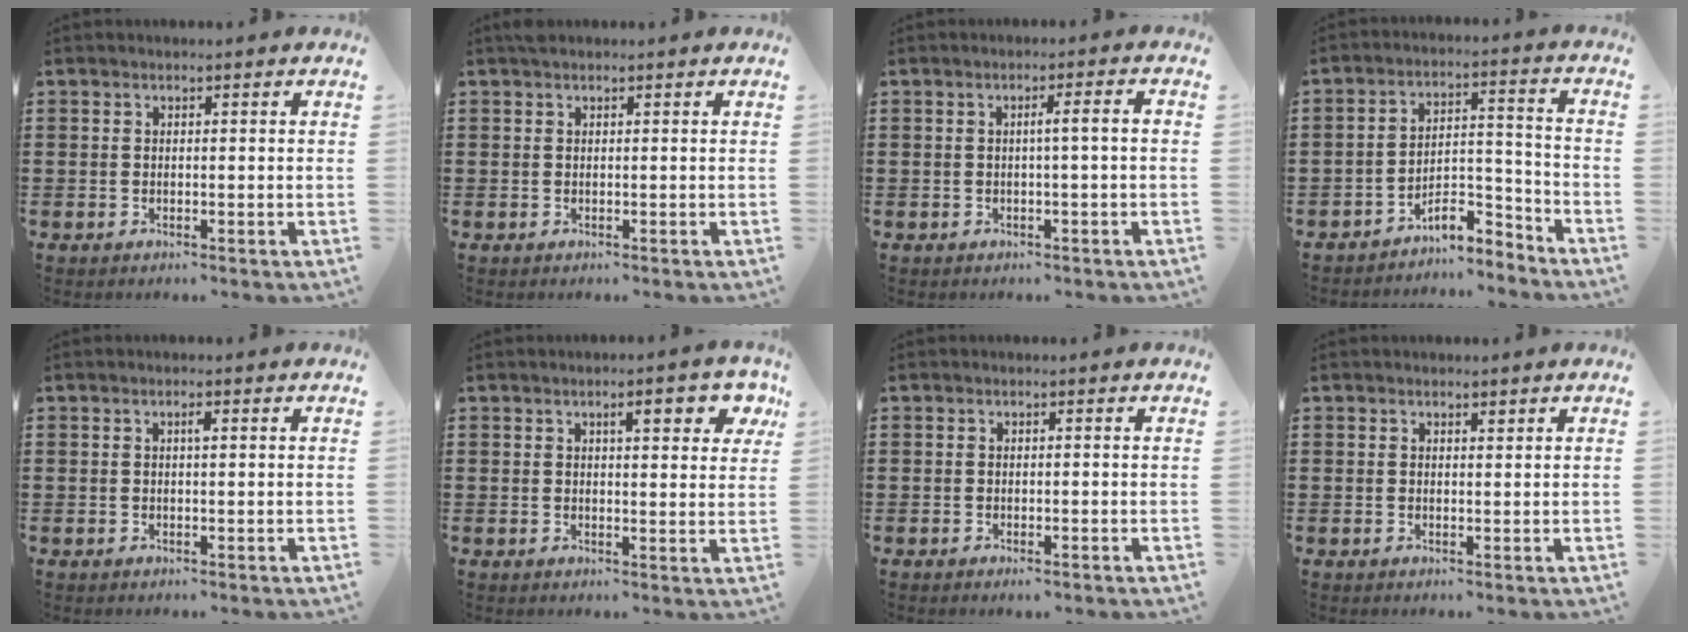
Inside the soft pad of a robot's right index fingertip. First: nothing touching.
{"total": 0.7, "force": [0.4, 0.4, 0.3], "torque": [-0.008, 0.002, 0.008]}
{"total": 2.2, "force": [-0.3, -0.2, 2.2], "torque": [-0.038, -0.003, -0.009]}
{"total": 7.1, "force": [-6.2, 1.9, 2.9], "torque": [-0.043, 0.019, -0.117]}
{"total": 0.9, "force": [0.2, 0.2, 0.9], "torque": [-0.018, 0.001, 0.003]}
{"total": 5.0, "force": [2.3, 1.4, 4.2], "torque": [-0.056, -0.003, 0.029]}
{"total": 0.6, "force": [-0.3, 0.1, 0.4], "torque": [-0.009, -0.004, -0.005]}
{"total": 0.7, "force": [0.5, 0.4, 0.3], "torque": [-0.005, 0.002, 0.010]}